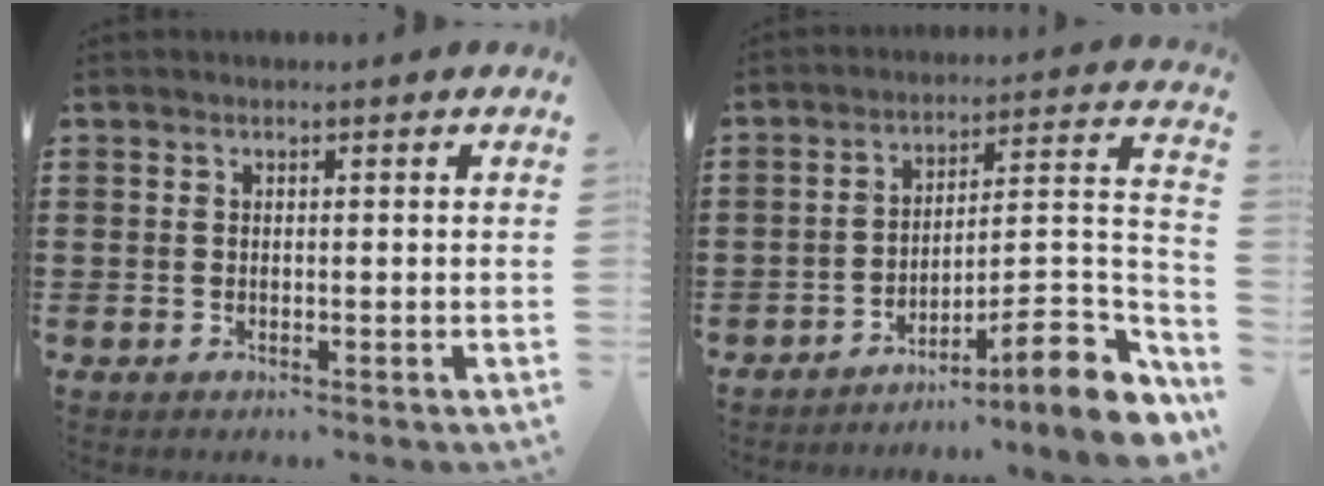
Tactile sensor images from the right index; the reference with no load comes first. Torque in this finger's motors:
{"motor_torque": [0.32, -0.23, 0.39, 0.06]}